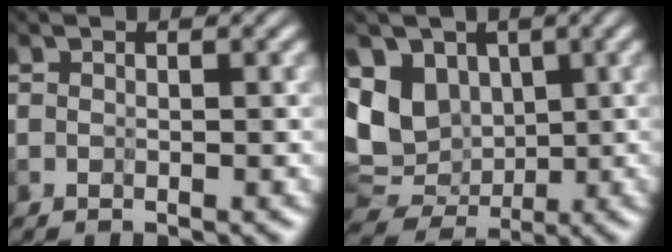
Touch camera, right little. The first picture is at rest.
{"total": 8.4, "force": [1.5, 7.0, 4.3], "torque": [-0.098, 0.000, 0.024]}